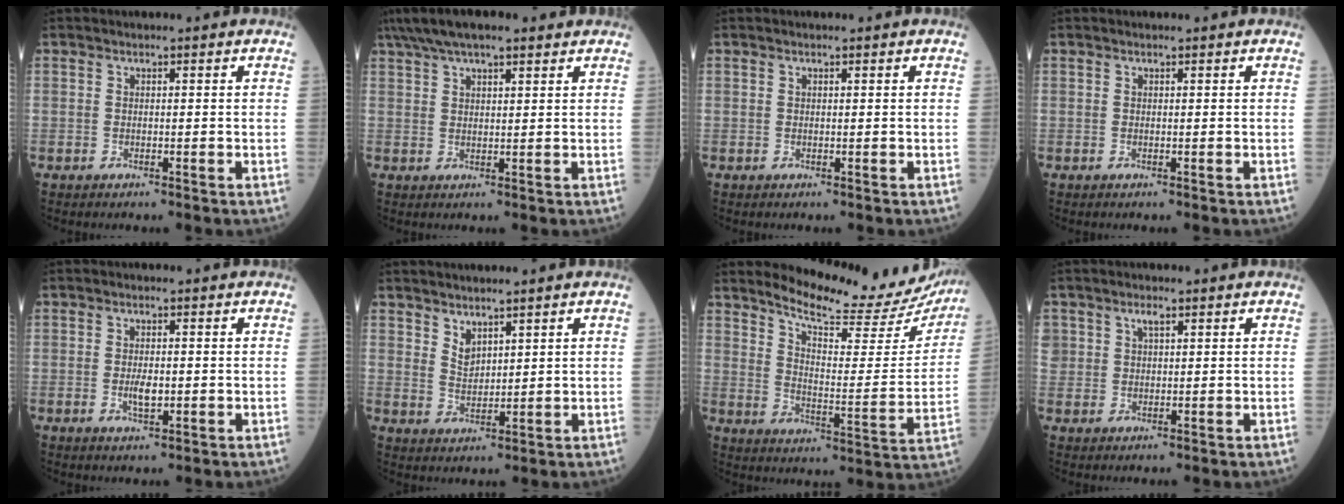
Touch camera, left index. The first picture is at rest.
{"total": 9.8, "force": [7.5, 2.3, 5.9], "torque": [-0.100, 0.051, 0.126]}
{"total": 0.0}
{"total": 0.0}
{"total": 2.4, "force": [-0.5, 1.0, 2.2], "torque": [-0.043, 0.000, -0.007]}
{"total": 3.2, "force": [2.5, 1.5, 1.4], "torque": [-0.031, -0.002, 0.058]}
{"total": 19.9, "force": [18.5, 3.2, 6.7], "torque": [-0.093, -0.064, 0.232]}
{"total": 2.7, "force": [1.5, 1.8, 1.4], "torque": [-0.028, 0.008, 0.034]}